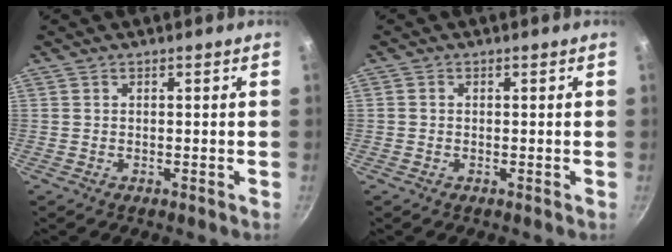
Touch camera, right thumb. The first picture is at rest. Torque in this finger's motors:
{"motor_torque": [0.35, -0.23, -0.29, 0.20, 0.03]}